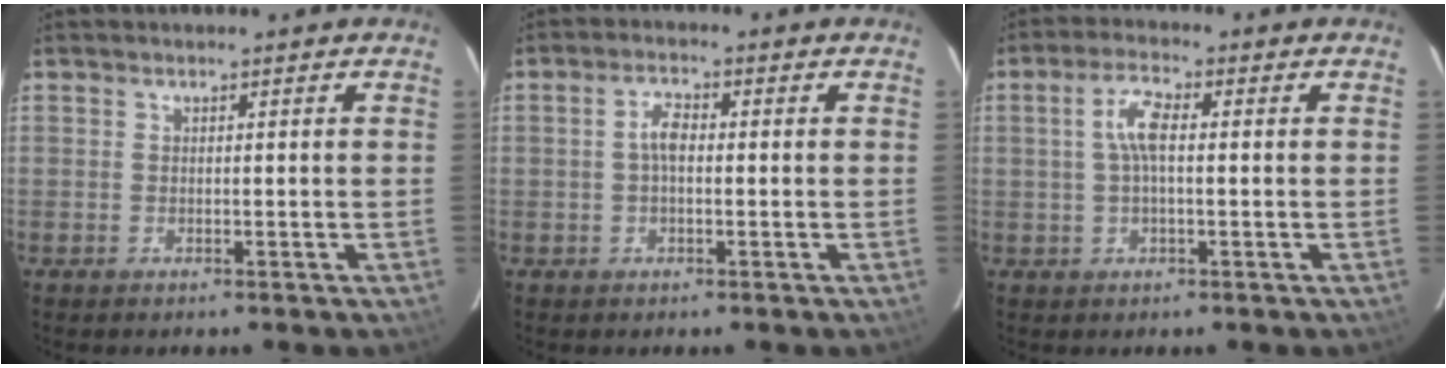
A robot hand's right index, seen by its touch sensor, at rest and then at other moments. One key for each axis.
{"total": 3.0, "fx": -0.1, "fy": 1.5, "fz": 2.6, "tx": -0.053, "ty": 0.010, "tz": 0.000}
{"total": 4.9, "fx": 0.5, "fy": 1.7, "fz": 4.6, "tx": -0.093, "ty": 0.011, "tz": 0.009}